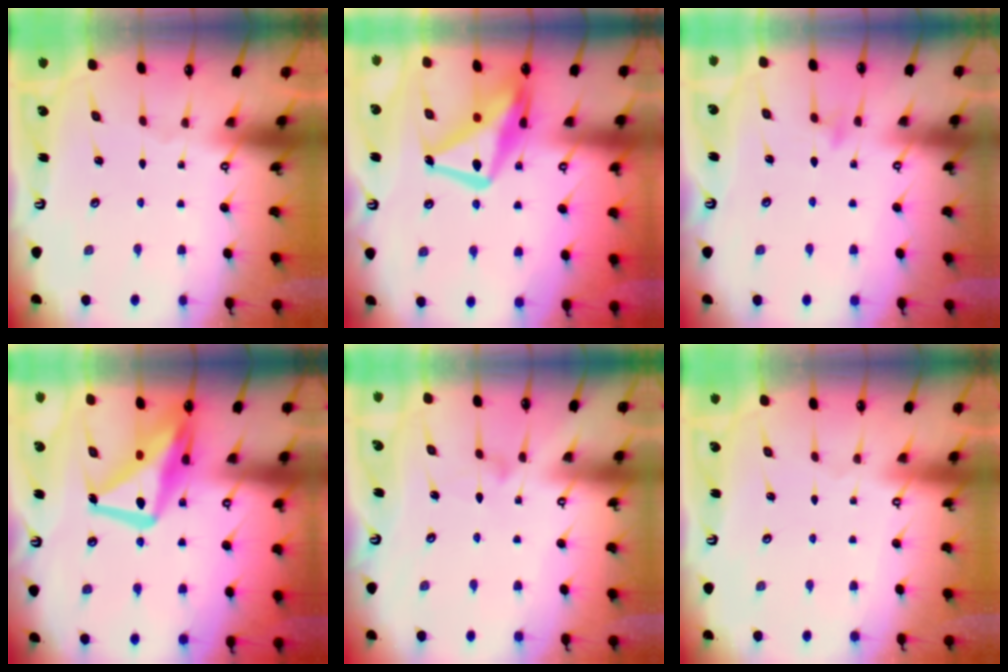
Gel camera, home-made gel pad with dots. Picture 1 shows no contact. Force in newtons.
{"total": 18.9, "press": 18.8, "slide": 1.9}
{"total": 4.6, "press": 4.5, "slide": 0.4}
{"total": 19.4, "press": 19.4, "slide": 1.5}
{"total": 6.1, "press": 6.1, "slide": 0.3}
{"total": 4.0, "press": 4.0, "slide": 0.2}